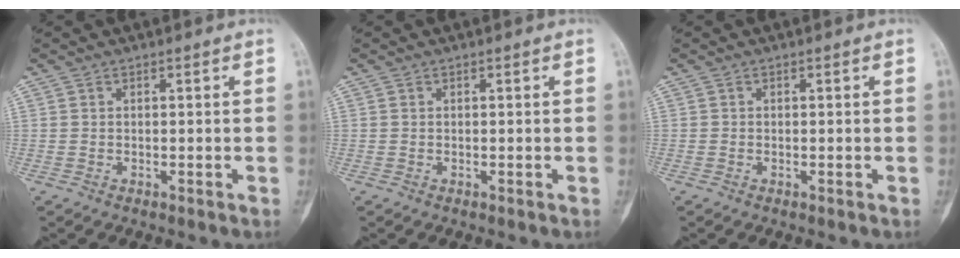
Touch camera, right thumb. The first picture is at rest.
{"total": 0.0}
{"total": 0.0}